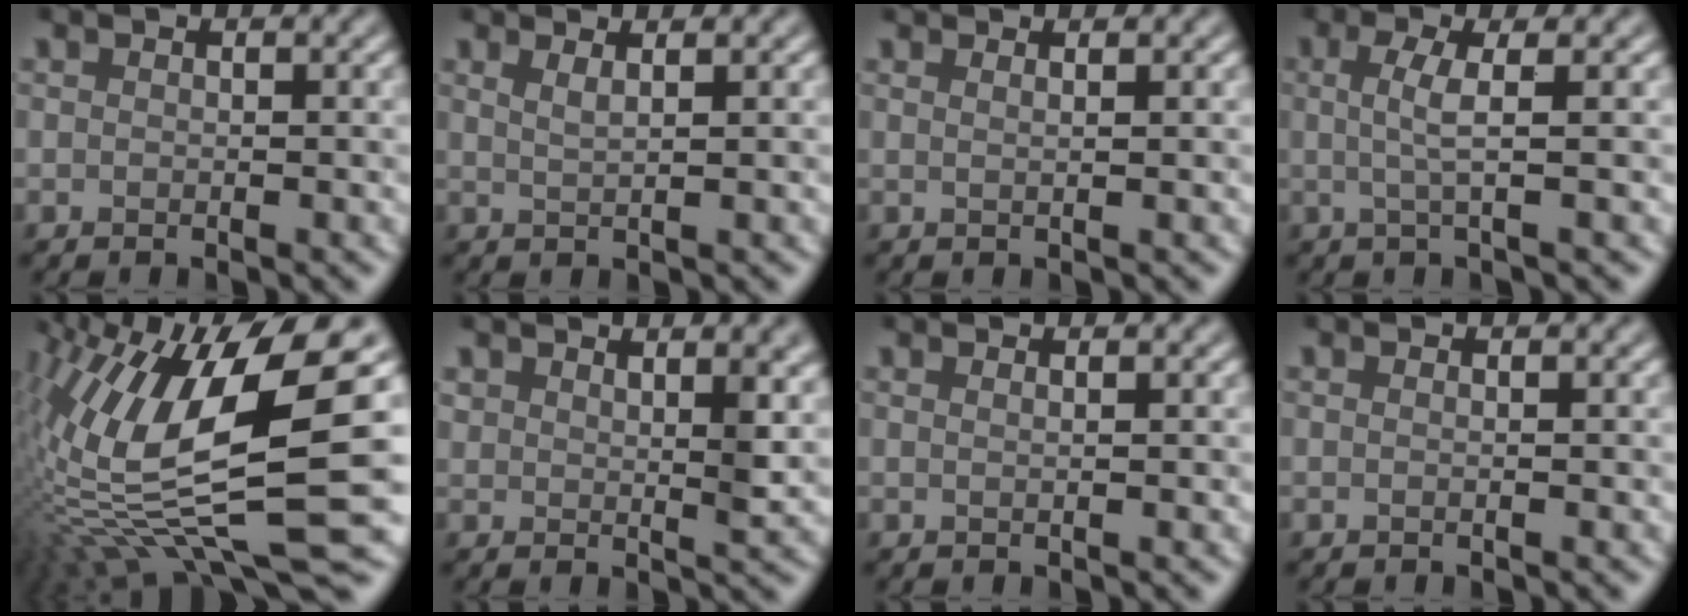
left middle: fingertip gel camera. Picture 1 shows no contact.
{"total": 1.6, "force": [1.0, 0.6, 1.1], "torque": [-0.010, 0.000, 0.007]}
{"total": 2.3, "force": [1.3, 1.1, 1.5], "torque": [-0.001, 0.001, -0.011]}
{"total": 2.8, "force": [0.1, 0.7, 2.7], "torque": [-0.049, 0.001, -0.002]}
{"total": 15.0, "force": [0.9, 4.1, 14.4], "torque": [-0.281, 0.002, 0.022]}
{"total": 3.8, "force": [2.5, 1.2, 2.6], "torque": [-0.034, 0.001, 0.042]}
{"total": 1.4, "force": [0.8, 0.7, 1.0], "torque": [-0.002, -0.003, -0.006]}
{"total": 0.6, "force": [0.1, 0.2, 0.5], "torque": [-0.007, -0.004, -0.006]}